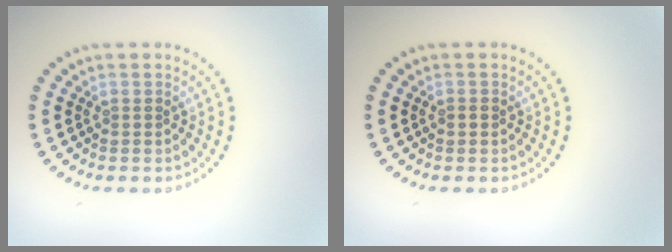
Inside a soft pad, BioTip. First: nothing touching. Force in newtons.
{"total": 0.9, "press": 0.9, "slide": 0.1}